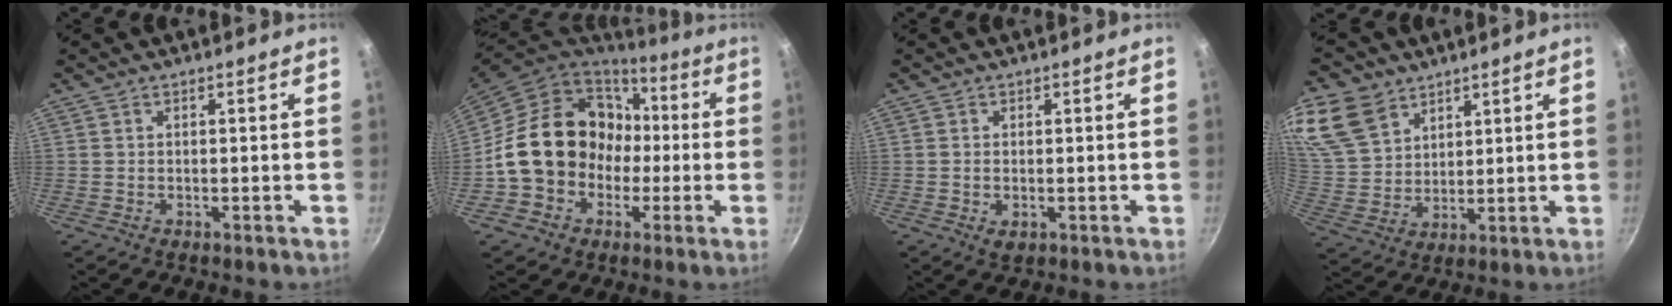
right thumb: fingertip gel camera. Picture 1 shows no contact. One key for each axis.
{"total": 18.2, "fx": -0.7, "fy": 15.6, "fz": 9.2, "tx": -0.118, "ty": 0.054, "tz": -0.003}
{"total": 2.1, "fx": -0.3, "fy": 1.4, "fz": 1.5, "tx": -0.025, "ty": -0.006, "tz": -0.004}
{"total": 16.9, "fx": 10.0, "fy": 11.7, "fz": 7.0, "tx": -0.150, "ty": -0.013, "tz": 0.205}